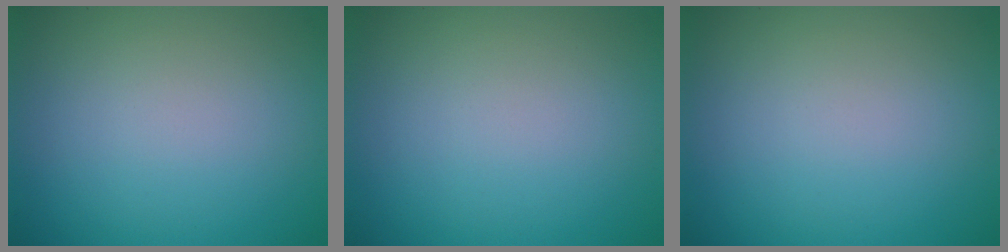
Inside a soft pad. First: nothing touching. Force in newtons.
{"total": 0.0}
{"total": 0.0}